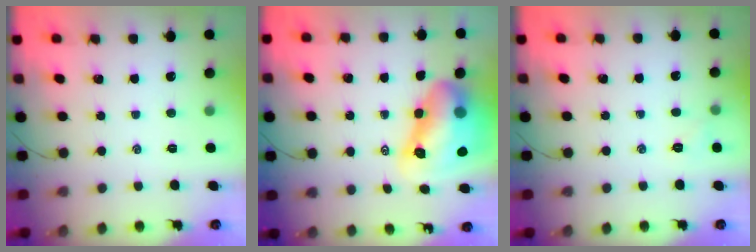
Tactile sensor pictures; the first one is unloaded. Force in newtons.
{"total": 14.4, "press": 13.8, "slide": 4.1}
{"total": 4.8, "press": 4.6, "slide": 1.0}